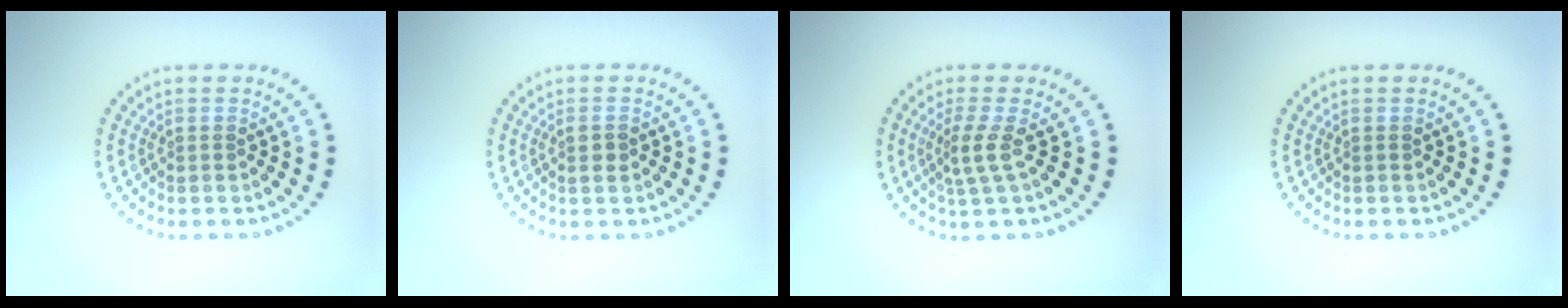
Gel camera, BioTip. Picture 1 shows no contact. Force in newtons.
{"total": 1.2, "press": 1.1, "slide": 0.4}
{"total": 2.2, "press": 1.5, "slide": 1.7}
{"total": 0.0}